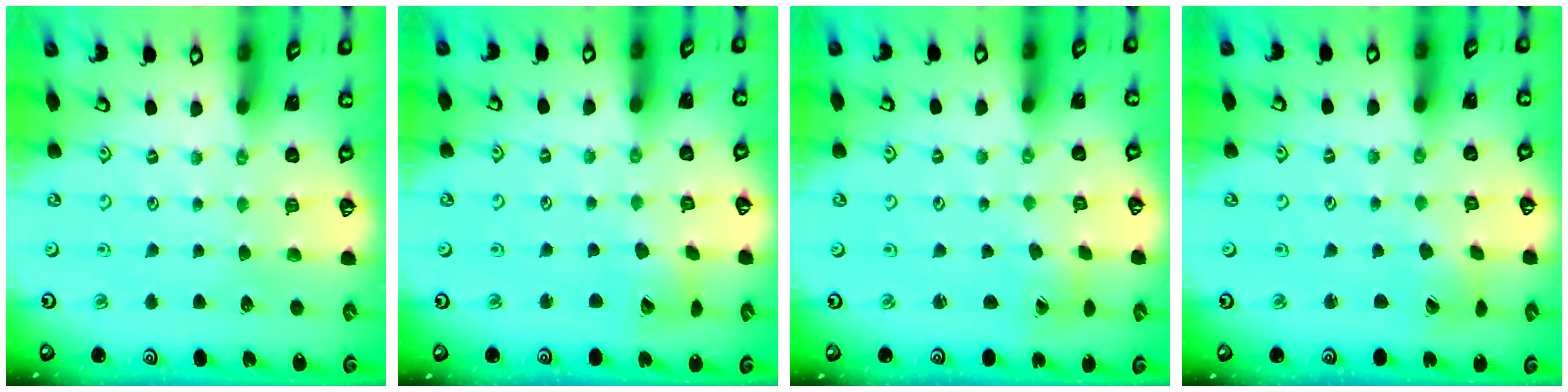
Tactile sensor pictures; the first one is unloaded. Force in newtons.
{"total": 6.4, "press": 6.3, "slide": 0.9}
{"total": 1.0, "press": 1.0, "slide": 0.1}
{"total": 2.3, "press": 2.3, "slide": 0.3}